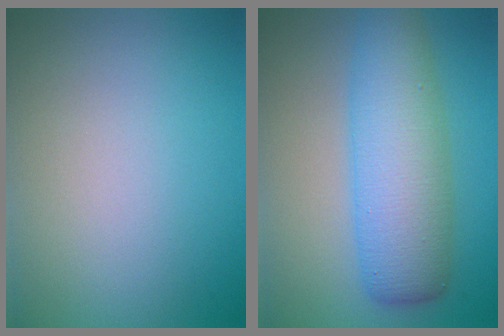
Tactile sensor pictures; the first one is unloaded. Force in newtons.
{"total": 7.2, "press": 7.2, "slide": 0.2}